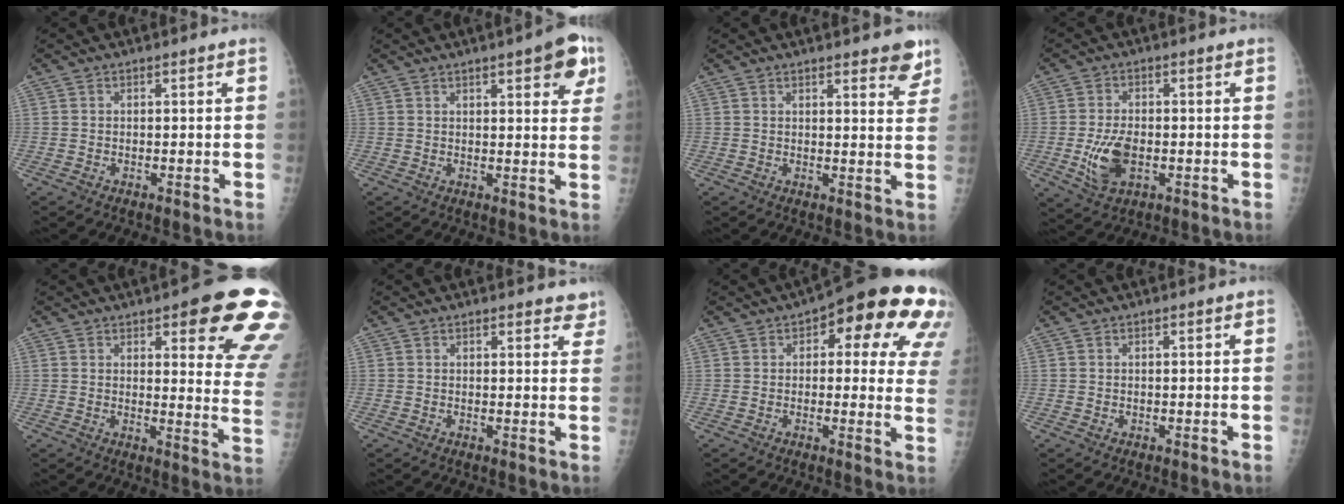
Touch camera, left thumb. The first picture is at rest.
{"total": 8.0, "force": [4.1, 2.1, 6.5], "torque": [-0.062, -0.013, 0.047]}
{"total": 5.7, "force": [4.1, 1.4, 3.7], "torque": [-0.026, -0.022, 0.048]}
{"total": 7.5, "force": [-1.7, 4.2, 5.9], "torque": [-0.113, 0.000, -0.023]}
{"total": 18.0, "force": [9.4, 4.7, 14.5], "torque": [-0.144, -0.044, 0.107]}
{"total": 4.5, "force": [3.7, 1.5, 2.0], "torque": [0.005, -0.011, 0.035]}
{"total": 19.9, "force": [8.4, 7.9, 16.2], "torque": [-0.158, 0.001, 0.093]}
{"total": 0.0}